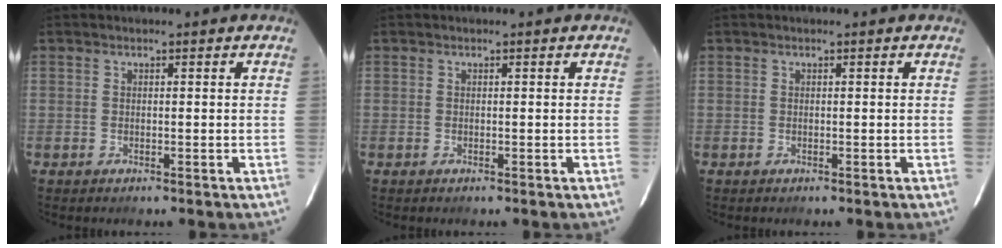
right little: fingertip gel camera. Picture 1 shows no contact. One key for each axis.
{"total": 0.0}
{"total": 0.0}